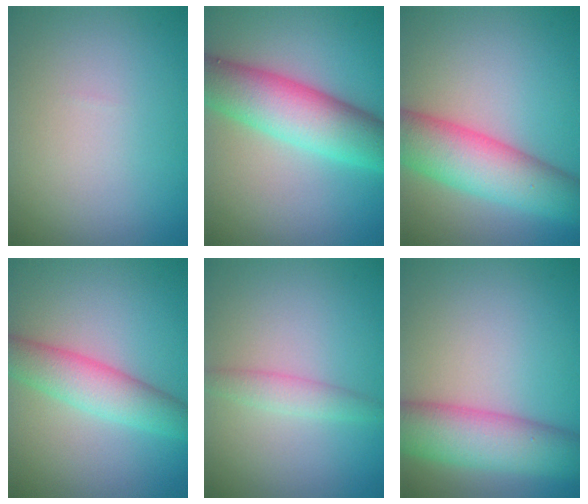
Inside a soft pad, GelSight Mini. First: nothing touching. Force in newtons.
{"total": 8.3, "press": 8.3, "slide": 0.1}
{"total": 8.2, "press": 8.2, "slide": 0.3}
{"total": 4.8, "press": 4.8, "slide": 0.2}
{"total": 1.9, "press": 1.9, "slide": 0.1}
{"total": 7.5, "press": 7.5, "slide": 0.3}